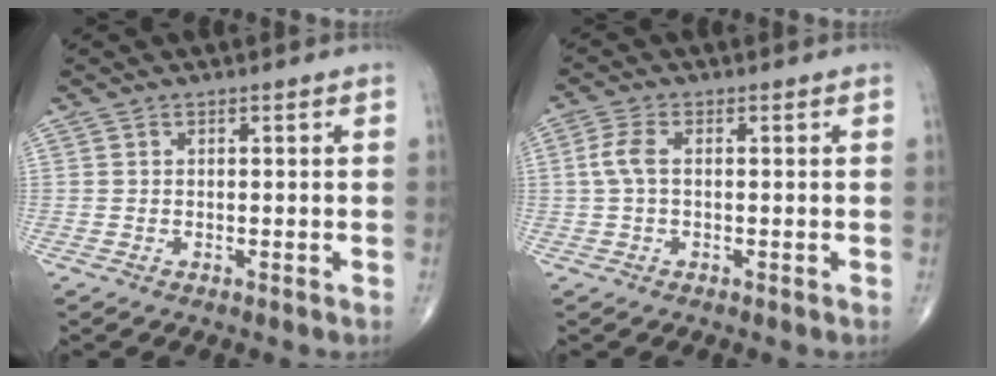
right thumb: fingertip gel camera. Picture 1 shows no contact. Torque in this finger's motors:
{"motor_torque": [-0.15, 0.17, 0.06, -0.04, 0.03]}